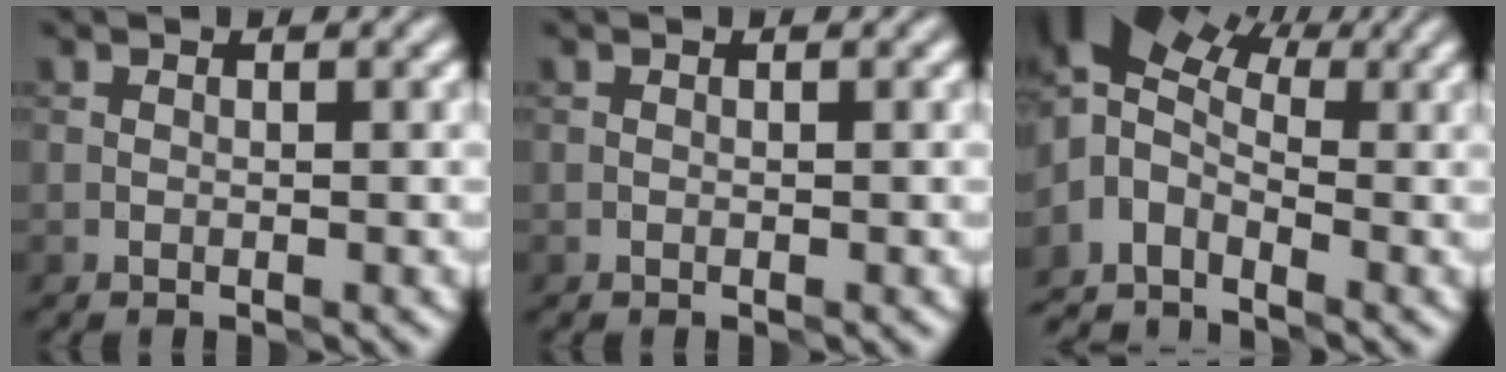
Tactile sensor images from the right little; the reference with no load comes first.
{"total": 0.0}
{"total": 6.8, "force": [-0.8, 4.3, 5.3], "torque": [-0.107, 0.007, -0.036]}